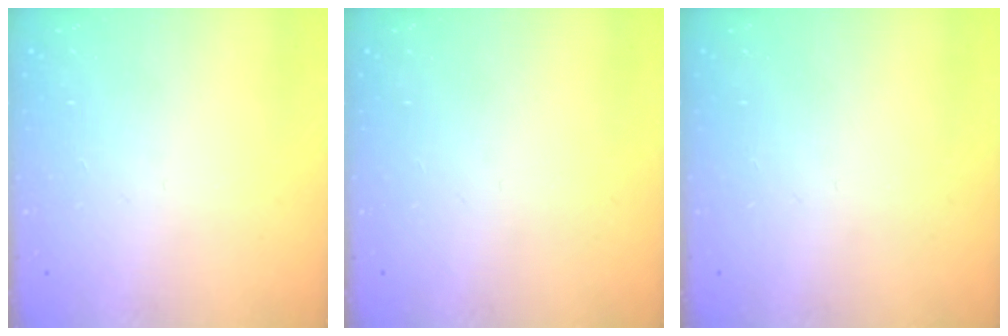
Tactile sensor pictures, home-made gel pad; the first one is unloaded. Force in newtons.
{"total": 0.0}
{"total": 0.0}